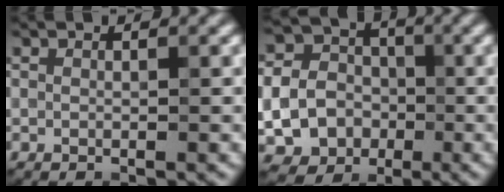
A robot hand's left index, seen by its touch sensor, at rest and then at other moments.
{"total": 14.5, "force": [-3.3, 13.2, 5.2], "torque": [-0.148, -0.018, -0.072]}